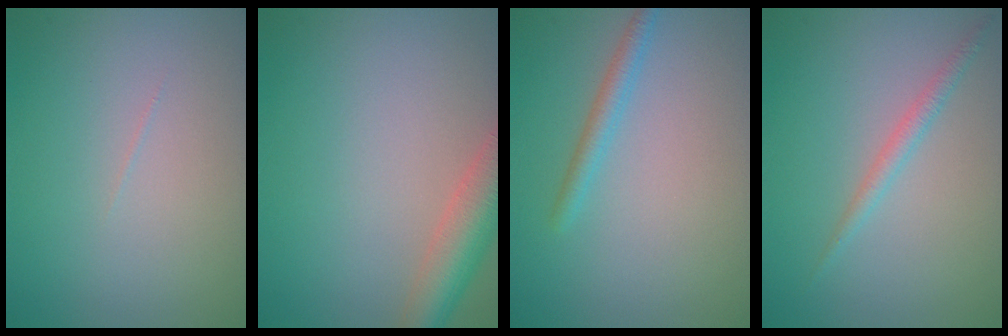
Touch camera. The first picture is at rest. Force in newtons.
{"total": 5.2, "press": 5.2, "slide": 0.3}
{"total": 1.6, "press": 1.6, "slide": 0.1}
{"total": 1.4, "press": 1.4, "slide": 0.1}